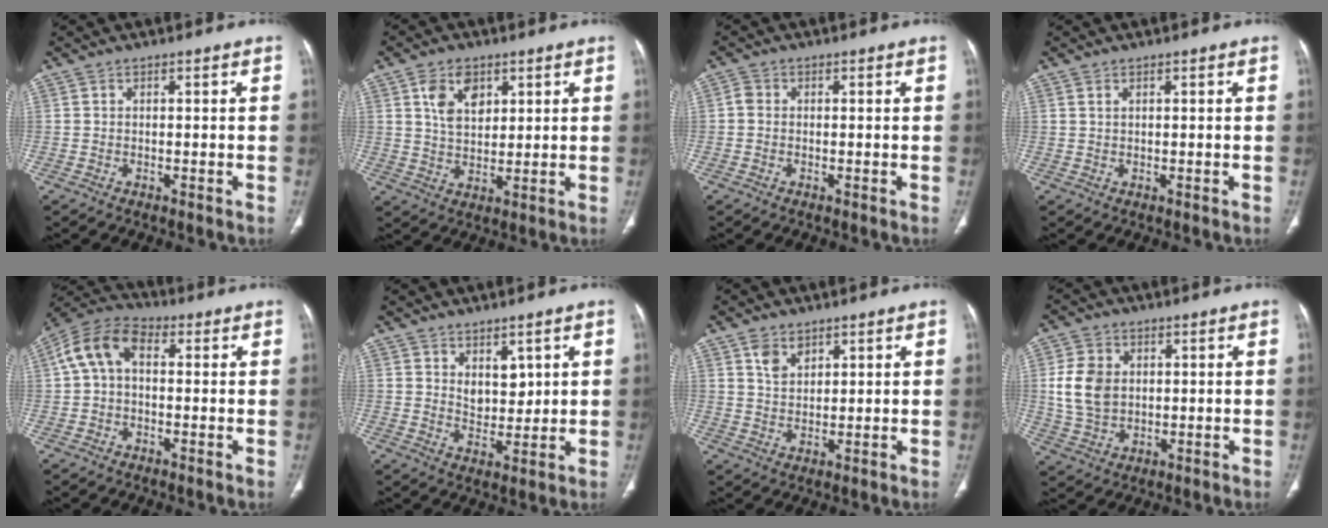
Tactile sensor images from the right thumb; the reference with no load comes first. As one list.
[{"total": 7.3, "force": [3.3, 4.6, 4.7], "torque": [-0.063, -0.017, 0.063]}, {"total": 1.5, "force": [0.0, 1.2, 0.8], "torque": [-0.010, 0.002, -0.005]}, {"total": 0.8, "force": [0.5, 0.3, 0.4], "torque": [-0.008, 0.002, 0.012]}, {"total": 9.4, "force": [1.2, 6.2, 7.0], "torque": [-0.131, 0.031, 0.010]}, {"total": 5.0, "force": [2.1, 3.2, 3.2], "torque": [-0.030, -0.021, 0.044]}, {"total": 4.3, "force": [2.6, 2.7, 2.0], "torque": [-0.022, -0.018, 0.054]}, {"total": 8.6, "force": [1.3, 6.5, 5.5], "torque": [-0.093, -0.003, 0.031]}]